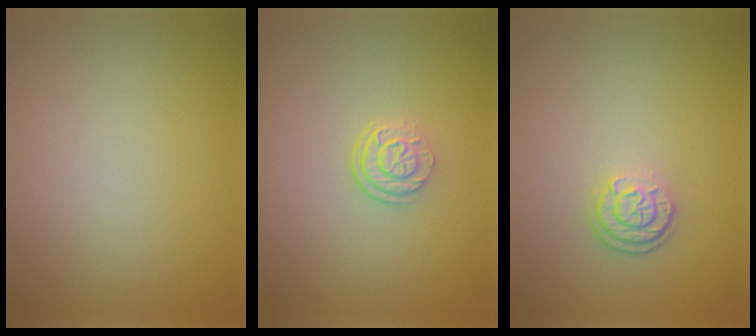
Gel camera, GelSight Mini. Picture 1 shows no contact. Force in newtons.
{"total": 2.5, "press": 1.8, "slide": 1.8}
{"total": 2.4, "press": 1.9, "slide": 1.5}